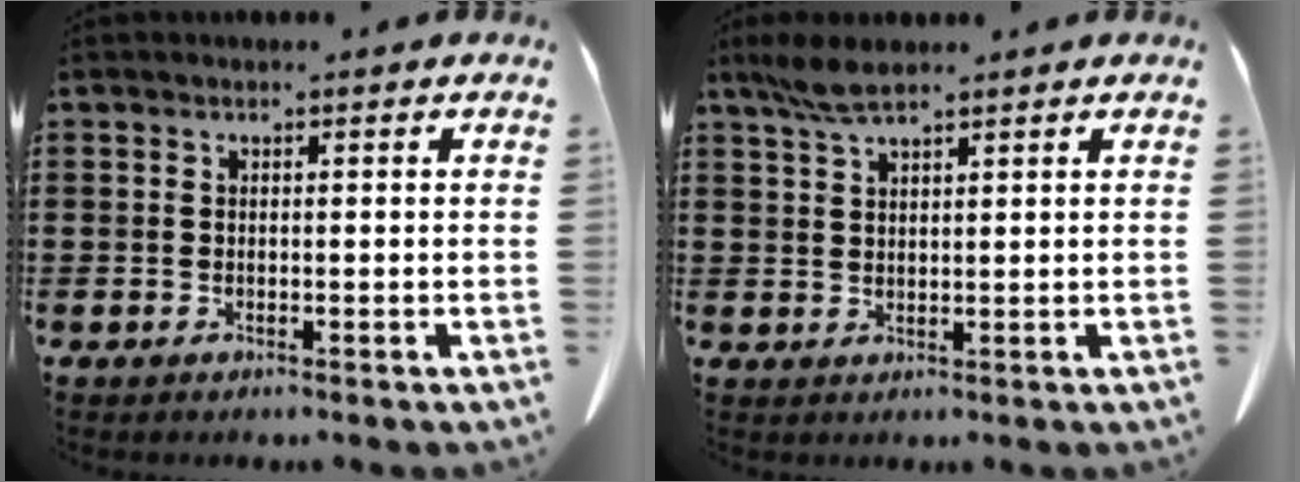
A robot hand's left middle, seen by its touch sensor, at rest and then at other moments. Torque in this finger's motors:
{"motor_torque": [0.48, -0.29, 0.25, 0.05]}